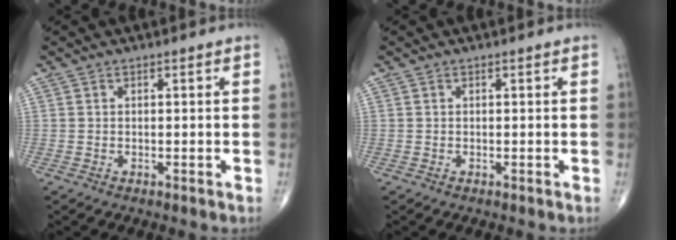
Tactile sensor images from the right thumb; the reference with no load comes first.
{"total": 0.0}